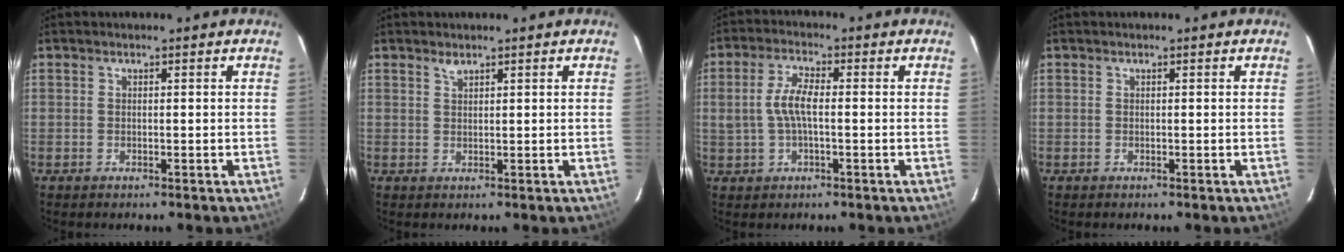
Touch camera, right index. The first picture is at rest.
{"total": 1.1, "force": [0.9, 0.4, 0.5], "torque": [-0.008, 0.001, 0.018]}
{"total": 5.9, "force": [-0.2, 2.2, 5.4], "torque": [-0.108, 0.007, 0.000]}
{"total": 0.0}